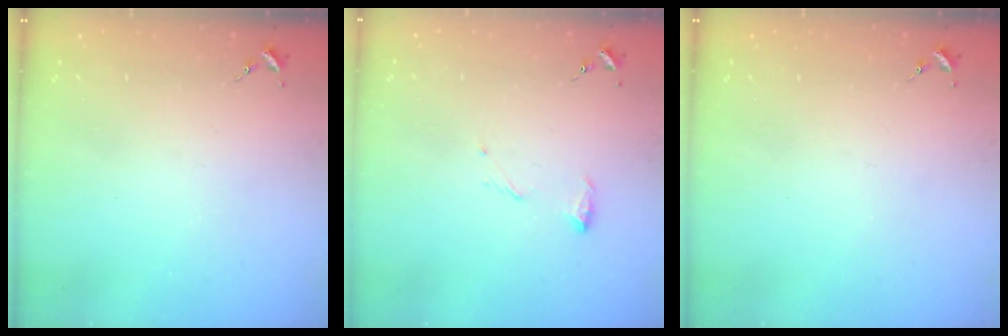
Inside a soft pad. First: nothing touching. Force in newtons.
{"total": 8.0, "press": 7.9, "slide": 0.7}
{"total": 0.0}